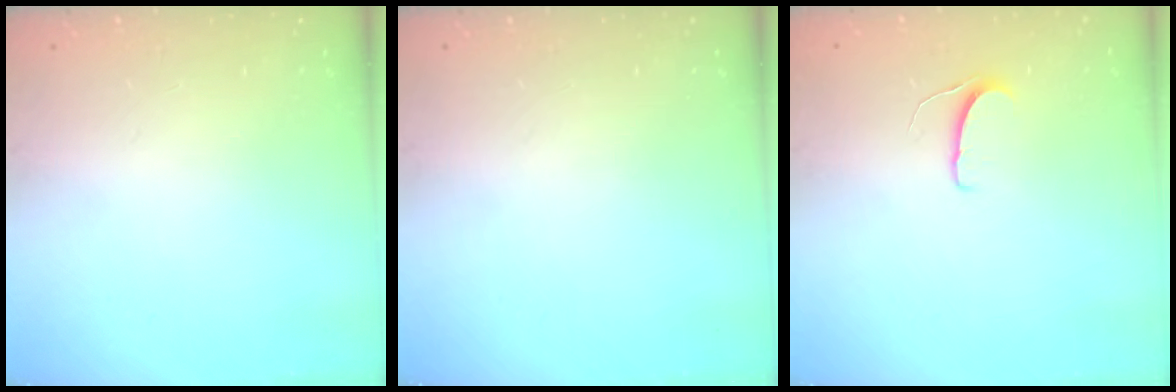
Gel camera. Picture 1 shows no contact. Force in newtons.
{"total": 0.0}
{"total": 5.4, "press": 5.4, "slide": 0.4}